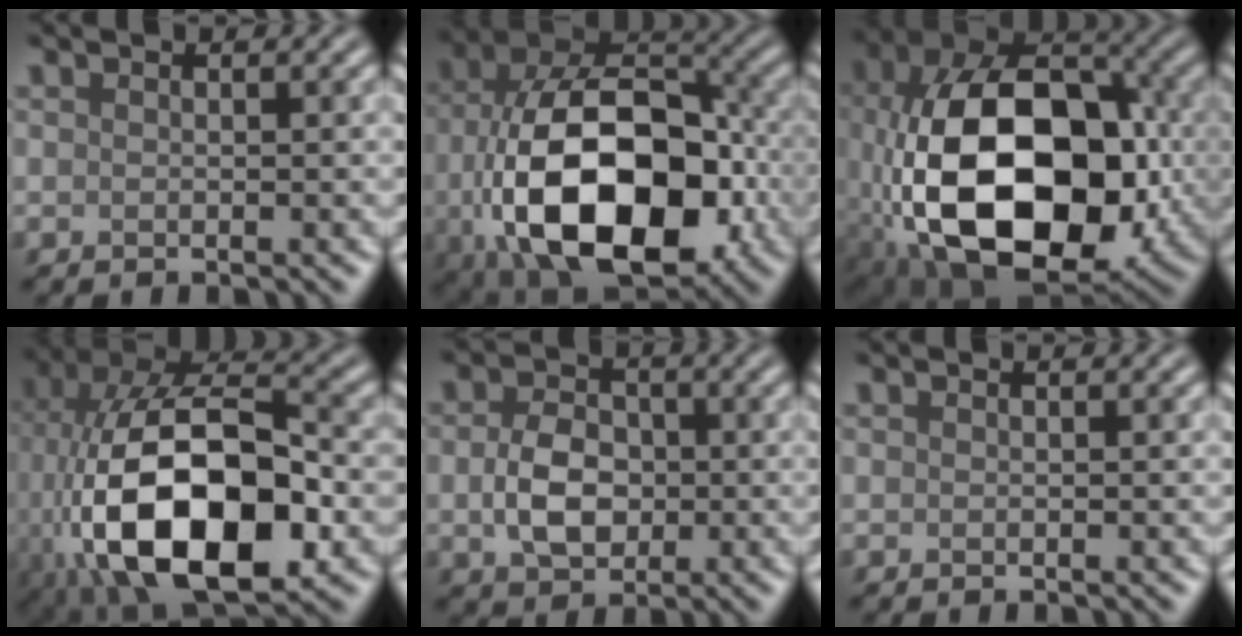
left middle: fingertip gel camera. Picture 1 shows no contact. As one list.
[{"total": 16.4, "force": [-3.8, 9.8, 12.5], "torque": [-0.211, -0.018, -0.060]}, {"total": 16.7, "force": [-3.1, 10.5, 12.6], "torque": [-0.228, -0.010, -0.055]}, {"total": 16.2, "force": [-4.1, 8.6, 13.1], "torque": [-0.241, -0.006, -0.070]}, {"total": 4.4, "force": [-0.3, 3.3, 2.9], "torque": [-0.061, 0.000, -0.008]}, {"total": 0.0}]